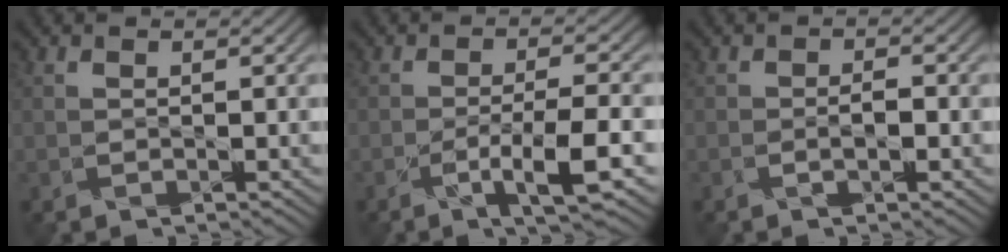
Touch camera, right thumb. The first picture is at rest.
{"total": 5.6, "force": [-3.0, 0.6, 4.7], "torque": [-0.078, 0.003, -0.055]}
{"total": 1.7, "force": [-0.9, 0.7, 1.2], "torque": [-0.018, 0.000, -0.020]}